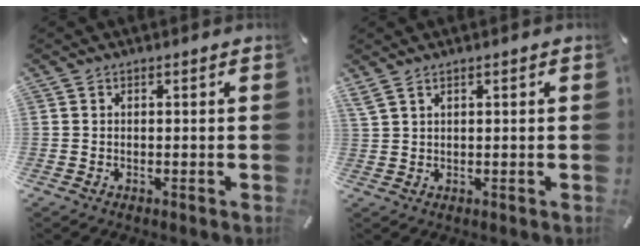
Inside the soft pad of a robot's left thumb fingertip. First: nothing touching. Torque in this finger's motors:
{"motor_torque": [0.88, 0.81, 1.39, -1.37, 0.22]}